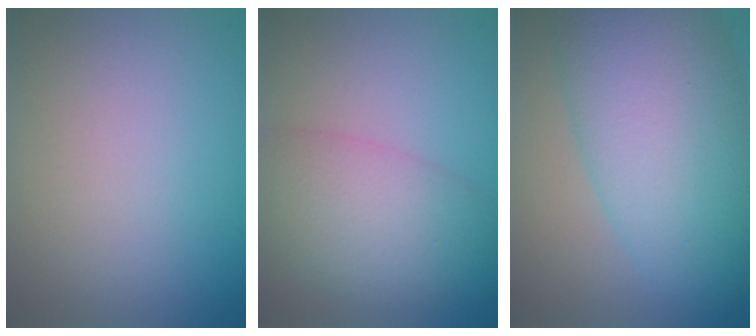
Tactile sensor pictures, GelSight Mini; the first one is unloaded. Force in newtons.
{"total": 7.1, "press": 7.1, "slide": 0.4}
{"total": 11.9, "press": 11.9, "slide": 0.4}